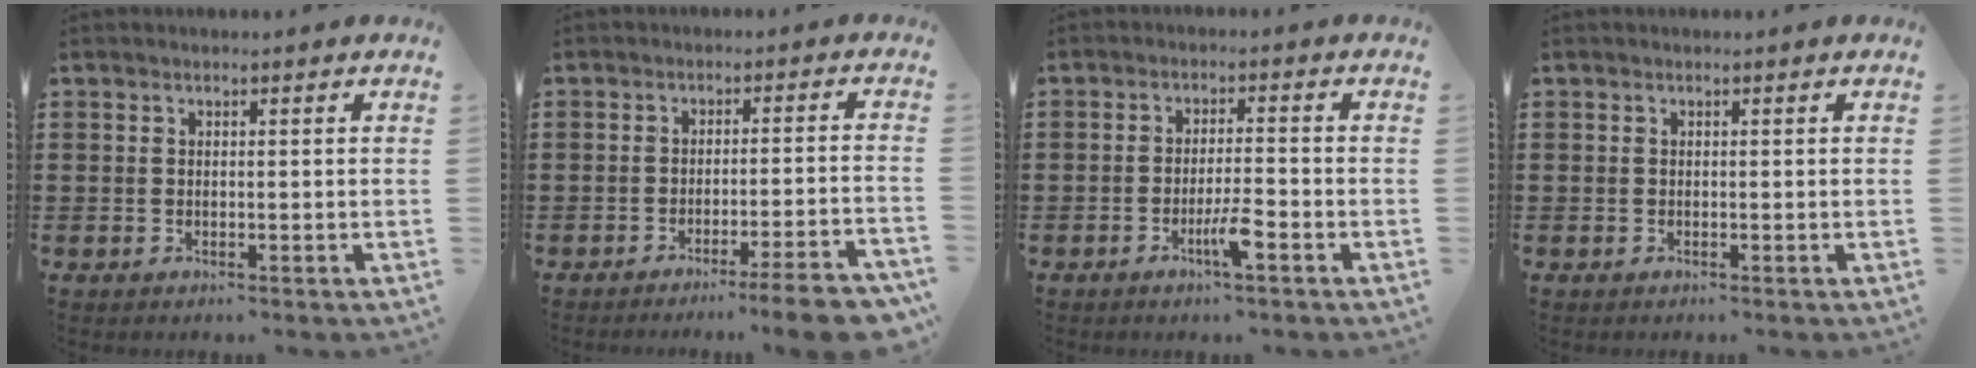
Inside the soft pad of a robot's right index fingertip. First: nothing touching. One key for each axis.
{"total": 5.8, "fx": -4.5, "fy": -0.6, "fz": 3.7, "tx": -0.057, "ty": -0.015, "tz": -0.084}
{"total": 4.3, "fx": -2.3, "fy": 0.5, "fz": 3.6, "tx": -0.074, "ty": -0.006, "tz": -0.043}
{"total": 0.0}